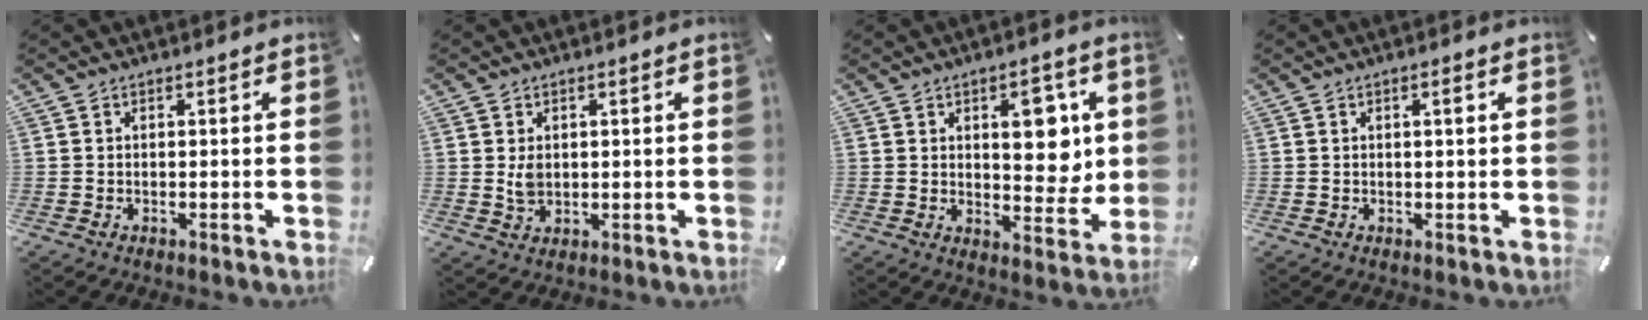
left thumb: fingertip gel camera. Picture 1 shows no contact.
{"total": 3.3, "force": [0.6, 2.5, 2.1], "torque": [-0.041, -0.002, 0.008]}
{"total": 10.9, "force": [3.1, 6.5, 8.2], "torque": [-0.084, -0.014, 0.046]}
{"total": 1.4, "force": [0.4, 0.3, 1.4], "torque": [-0.019, -0.001, 0.004]}